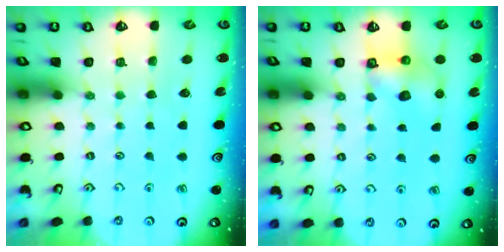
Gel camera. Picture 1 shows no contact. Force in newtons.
{"total": 6.0, "press": 6.0, "slide": 0.3}